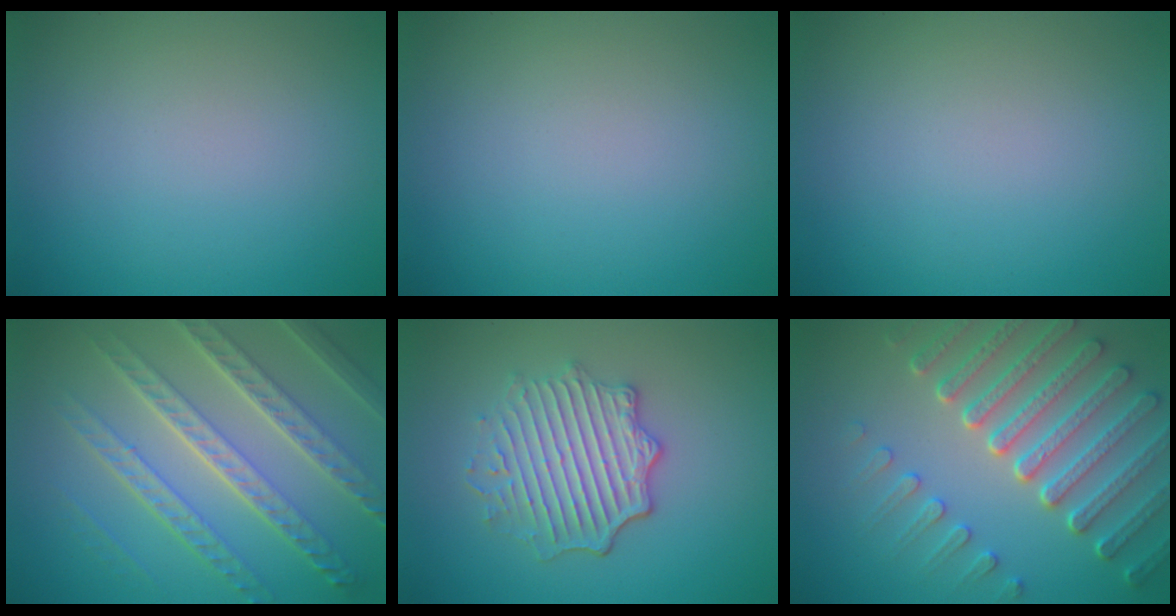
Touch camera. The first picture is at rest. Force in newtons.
{"total": 0.0}
{"total": 0.0}
{"total": 8.0, "press": 5.7, "slide": 5.7}
{"total": 4.9, "press": 4.1, "slide": 2.8}
{"total": 7.3, "press": 5.6, "slide": 4.6}